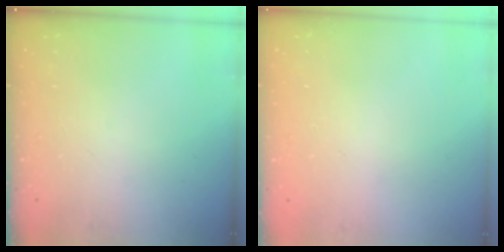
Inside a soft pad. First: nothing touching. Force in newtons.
{"total": 0.0}